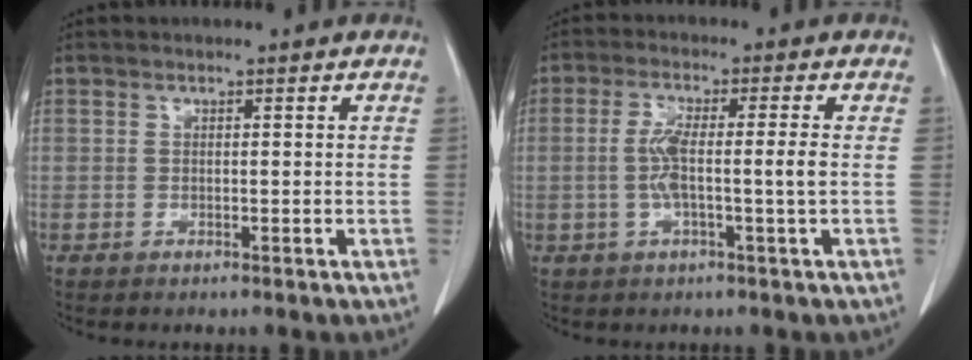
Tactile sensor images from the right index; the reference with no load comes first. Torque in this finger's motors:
{"motor_torque": [-0.03, 0.07, 0.31, 0.08]}